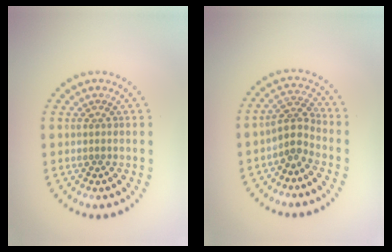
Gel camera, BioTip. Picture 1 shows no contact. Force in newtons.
{"total": 2.5, "press": 1.8, "slide": 1.7}